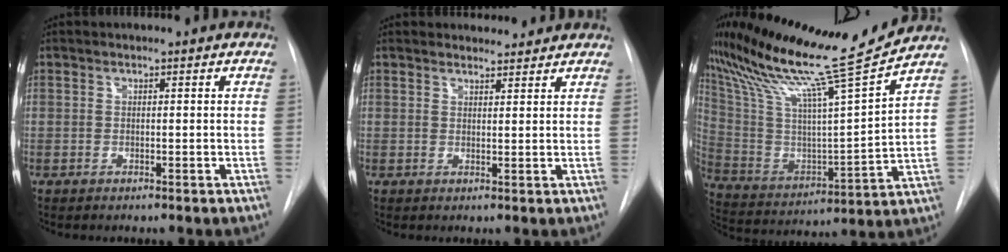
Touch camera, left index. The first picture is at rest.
{"total": 3.3, "force": [3.1, 1.1, 0.2], "torque": [-0.003, 0.006, 0.035]}
{"total": 20.7, "force": [18.0, -1.9, 9.9], "torque": [-0.194, -0.042, 0.304]}